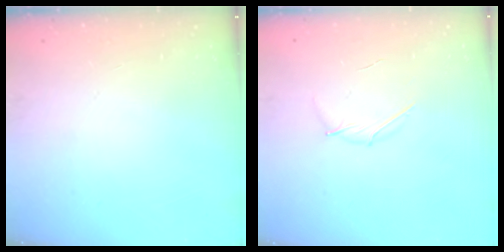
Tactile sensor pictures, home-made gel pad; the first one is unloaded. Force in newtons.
{"total": 3.8, "press": 3.6, "slide": 1.1}